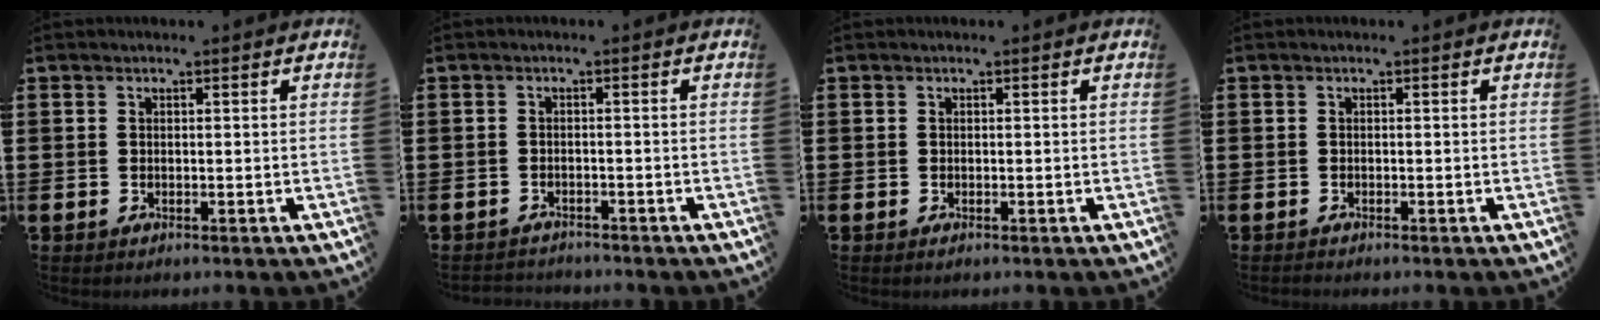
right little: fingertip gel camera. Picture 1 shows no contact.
{"total": 1.2, "force": [-1.1, 0.1, -0.2], "torque": [-0.002, 0.004, -0.025]}
{"total": 0.0}
{"total": 0.0}